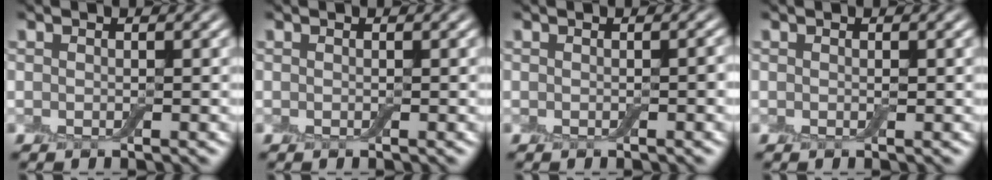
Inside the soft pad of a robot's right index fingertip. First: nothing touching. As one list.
[{"total": 0.0}, {"total": 0.5, "force": [-0.2, 0.1, 0.5], "torque": [-0.008, 0.004, 0.000]}, {"total": 0.0}]